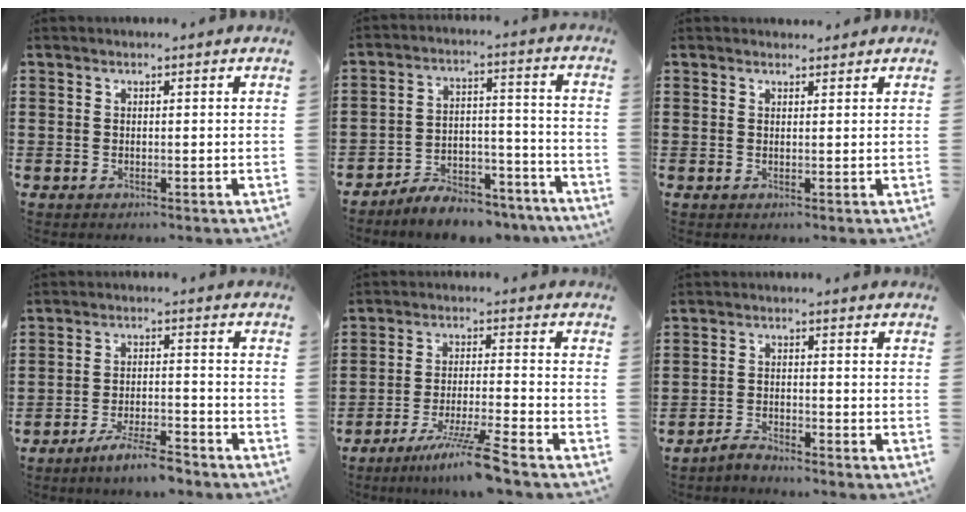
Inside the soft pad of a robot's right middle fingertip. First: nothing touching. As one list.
[{"total": 7.0, "force": [-6.8, 1.4, 1.2], "torque": [-0.013, 0.022, -0.128]}, {"total": 0.9, "force": [0.8, 0.4, 0.0], "torque": [0.007, 0.000, 0.013]}, {"total": 5.3, "force": [-4.7, 0.0, 2.5], "torque": [-0.055, -0.009, -0.089]}, {"total": 7.6, "force": [-6.1, -0.9, 4.5], "torque": [-0.082, -0.017, -0.113]}, {"total": 2.6, "force": [-2.6, 0.1, 0.4], "torque": [-0.020, -0.001, -0.054]}]